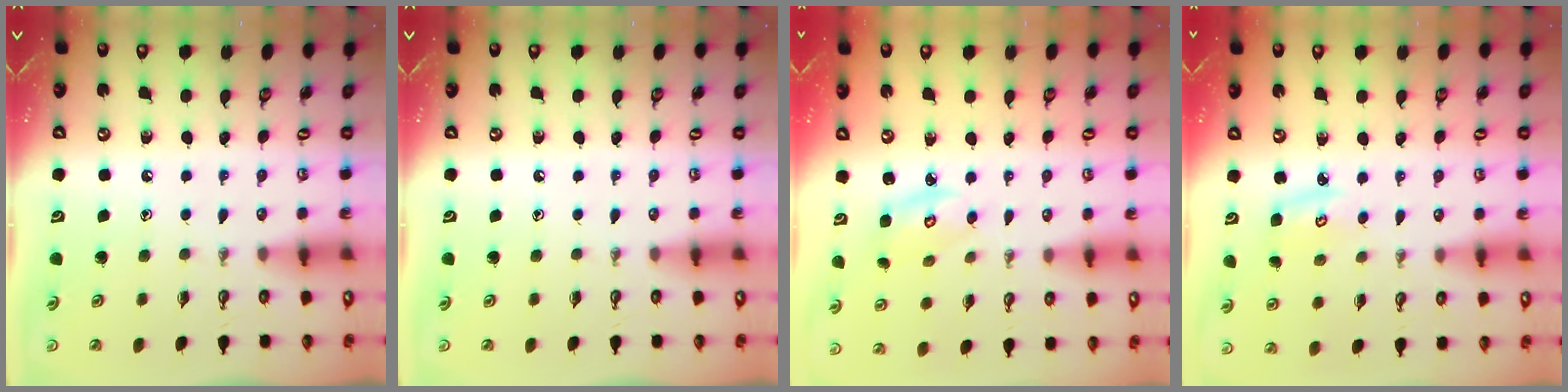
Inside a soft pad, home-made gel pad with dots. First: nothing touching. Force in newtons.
{"total": 0.0}
{"total": 4.4, "press": 4.4, "slide": 0.4}
{"total": 4.0, "press": 4.0, "slide": 0.4}